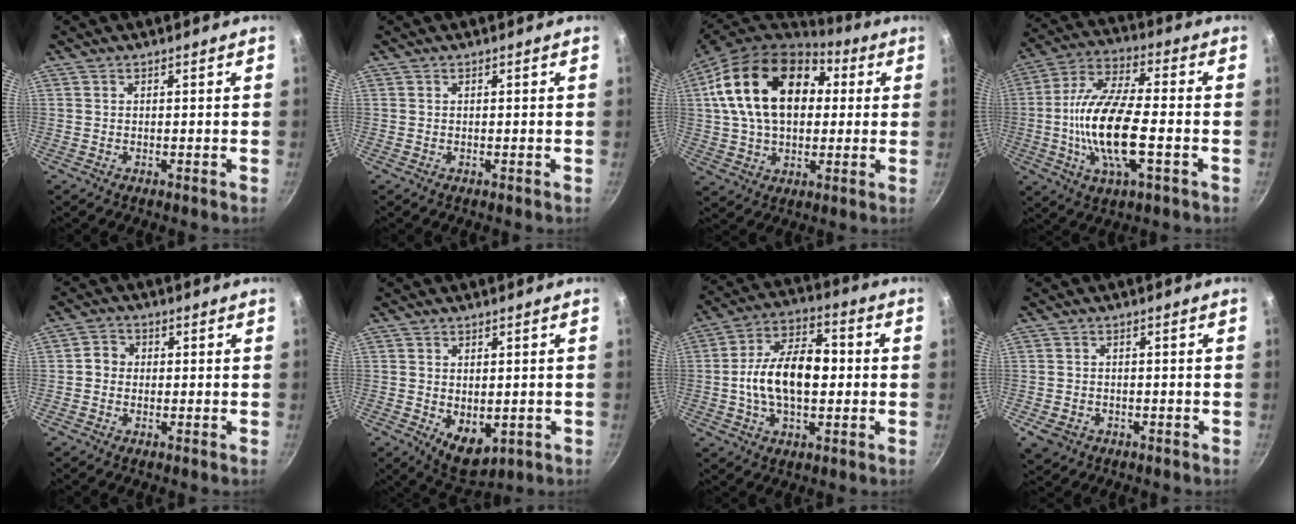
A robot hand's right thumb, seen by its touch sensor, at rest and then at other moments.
{"total": 0.0}
{"total": 22.2, "force": [5.4, 14.7, 15.8], "torque": [-0.251, 0.016, 0.084]}
{"total": 17.2, "force": [-3.3, 6.2, 15.7], "torque": [-0.302, 0.022, -0.074]}
{"total": 3.0, "force": [-0.3, 2.7, 1.3], "torque": [-0.007, 0.009, -0.014]}
{"total": 6.6, "force": [-0.9, 4.3, 4.9], "torque": [-0.057, -0.014, 0.003]}
{"total": 15.4, "force": [-0.6, 8.9, 12.5], "torque": [-0.193, 0.031, -0.022]}
{"total": 4.3, "force": [-1.8, 3.3, 2.1], "torque": [-0.039, 0.010, -0.022]}